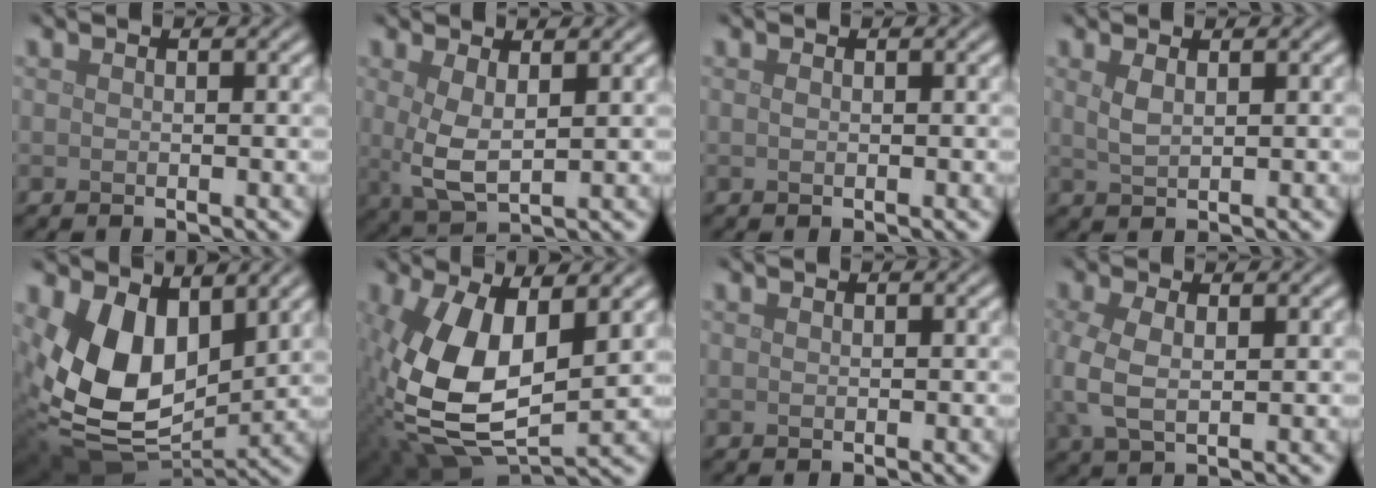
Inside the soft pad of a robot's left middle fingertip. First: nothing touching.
{"total": 3.1, "force": [0.7, 1.1, 2.8], "torque": [-0.064, -0.004, 0.017]}
{"total": 0.0}
{"total": 1.4, "force": [0.8, 0.5, 1.0], "torque": [-0.025, 0.000, 0.019]}
{"total": 10.9, "force": [2.7, 6.9, 8.1], "torque": [-0.159, -0.032, 0.054]}
{"total": 12.4, "force": [0.3, 6.6, 10.5], "torque": [-0.241, -0.013, 0.003]}
{"total": 0.0}
{"total": 4.2, "force": [0.0, 2.4, 3.4], "torque": [-0.096, -0.006, 0.001]}